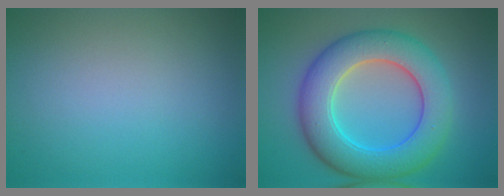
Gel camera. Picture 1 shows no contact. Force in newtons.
{"total": 8.6, "press": 8.6, "slide": 0.3}